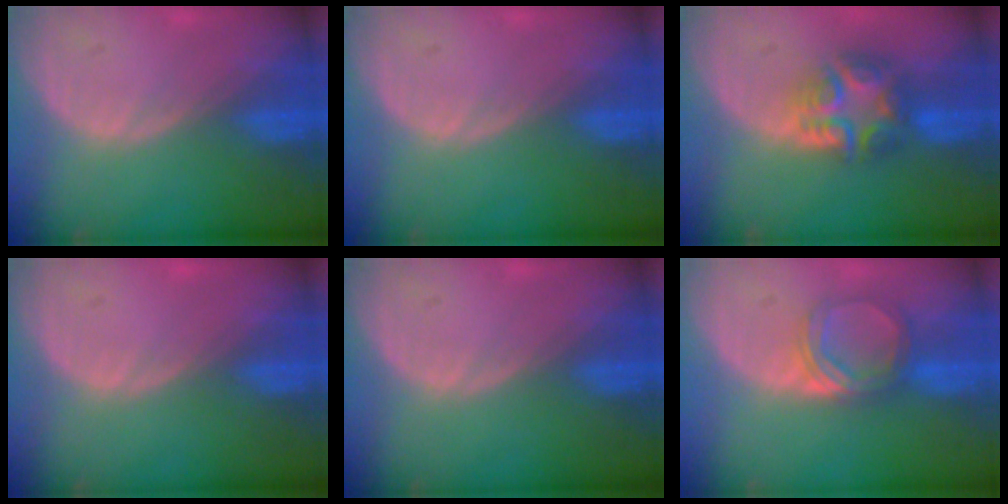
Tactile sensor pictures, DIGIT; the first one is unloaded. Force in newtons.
{"total": 0.0}
{"total": 7.9, "press": 6.7, "slide": 4.2}
{"total": 0.5, "press": 0.0, "slide": 0.5}
{"total": 0.0}
{"total": 5.2, "press": 4.8, "slide": 1.9}